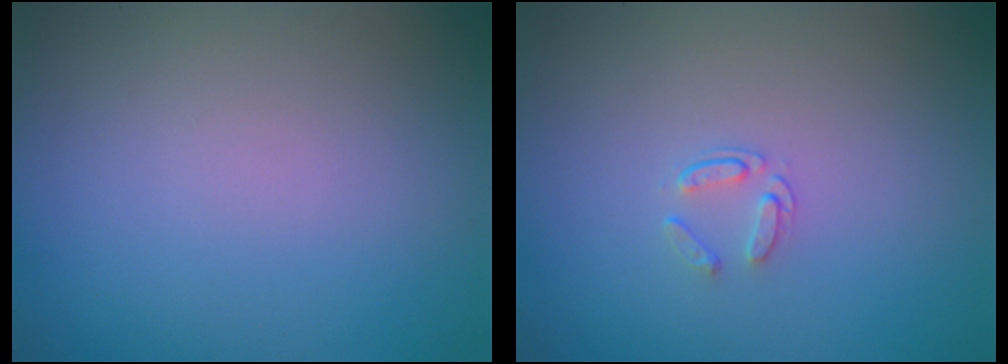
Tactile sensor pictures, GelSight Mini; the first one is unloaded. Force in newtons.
{"total": 1.1, "press": 0.7, "slide": 0.9}